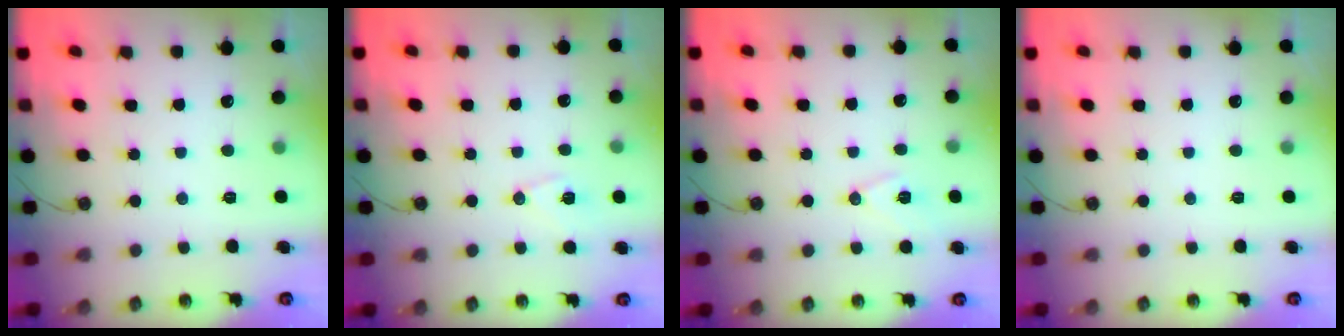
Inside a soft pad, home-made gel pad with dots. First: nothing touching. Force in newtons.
{"total": 8.2, "press": 8.2, "slide": 0.7}
{"total": 8.6, "press": 7.8, "slide": 3.6}
{"total": 0.0}